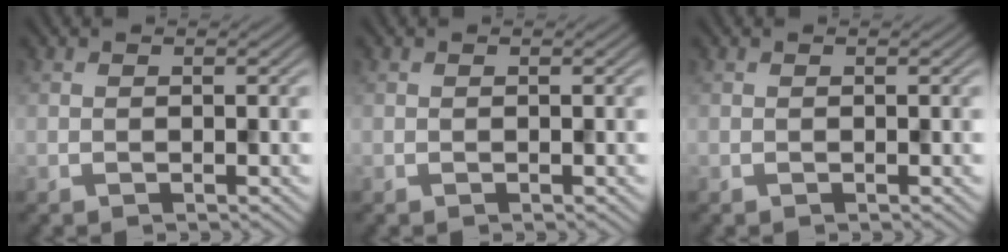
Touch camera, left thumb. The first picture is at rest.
{"total": 0.0}
{"total": 0.0}